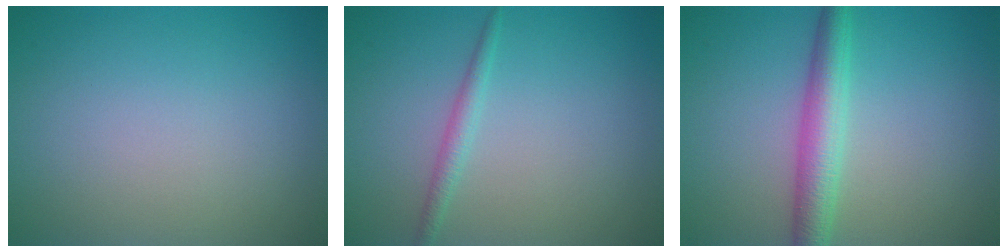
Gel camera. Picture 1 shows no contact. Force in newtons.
{"total": 1.4, "press": 1.4, "slide": 0.1}
{"total": 4.0, "press": 4.0, "slide": 0.1}